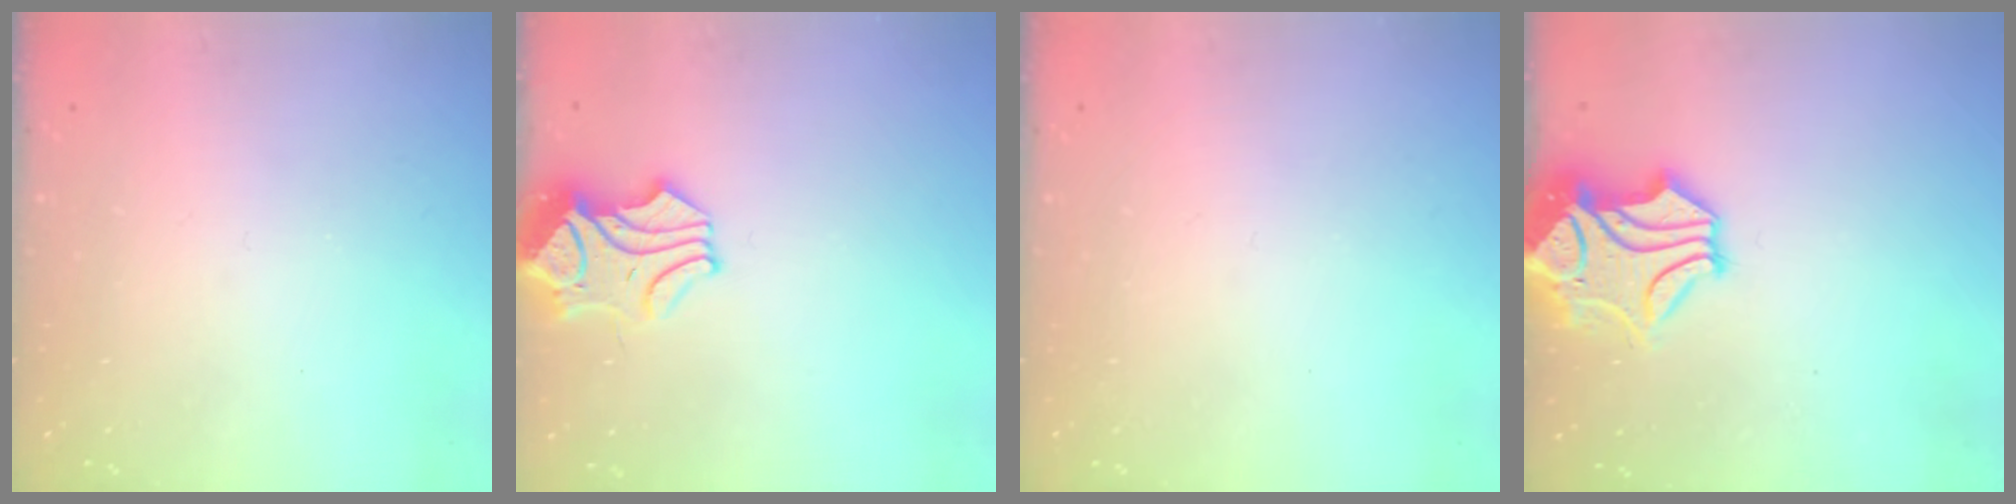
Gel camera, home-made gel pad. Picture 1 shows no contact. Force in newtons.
{"total": 1.1, "press": 0.6, "slide": 0.9}
{"total": 0.0}
{"total": 2.3, "press": 1.9, "slide": 1.3}